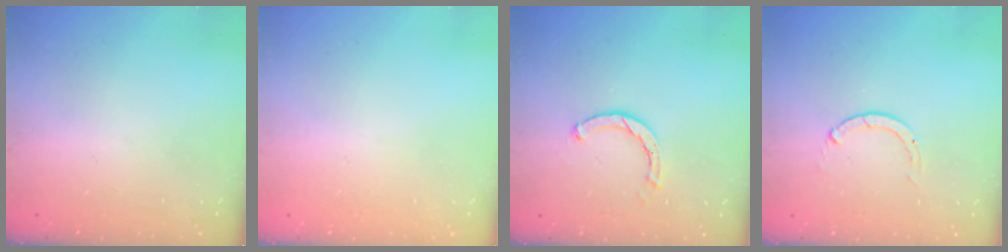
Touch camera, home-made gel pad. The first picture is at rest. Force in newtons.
{"total": 2.5, "press": 2.5, "slide": 0.2}
{"total": 2.0, "press": 2.0, "slide": 0.2}
{"total": 0.0}